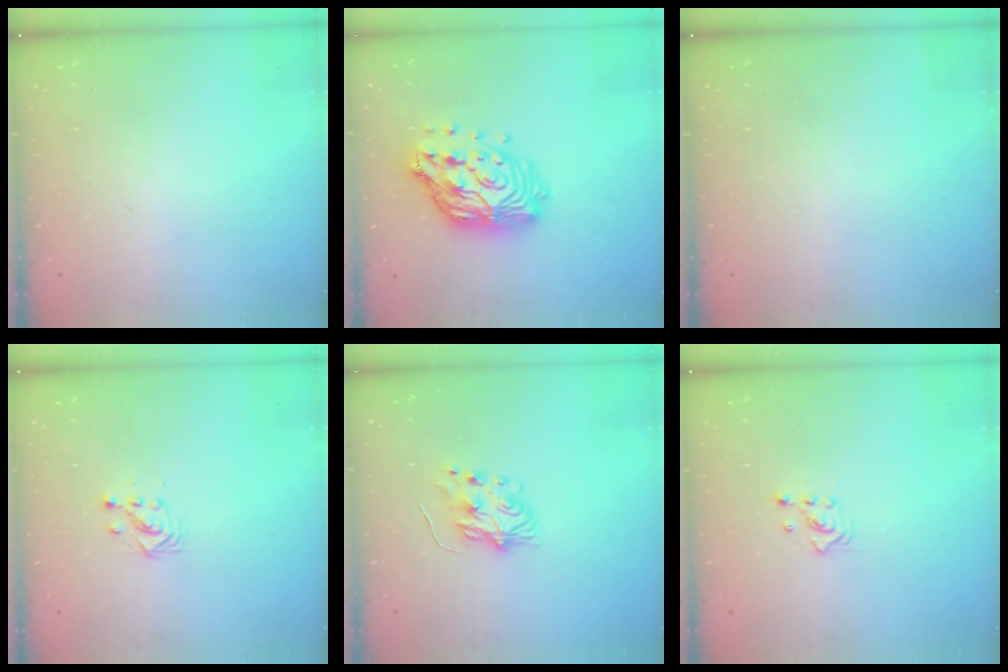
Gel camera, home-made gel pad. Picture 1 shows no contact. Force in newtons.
{"total": 19.1, "press": 19.0, "slide": 1.5}
{"total": 0.0}
{"total": 3.0, "press": 3.0, "slide": 0.2}
{"total": 6.4, "press": 6.4, "slide": 0.5}
{"total": 2.3, "press": 2.3, "slide": 0.3}